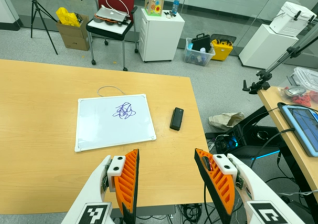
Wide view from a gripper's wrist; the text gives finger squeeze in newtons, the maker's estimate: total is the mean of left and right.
{"total": 0.0}